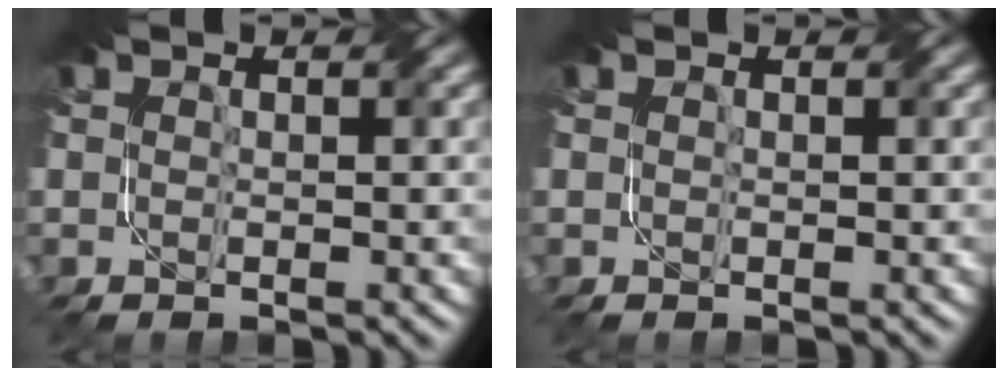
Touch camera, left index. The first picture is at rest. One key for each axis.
{"total": 0.0}